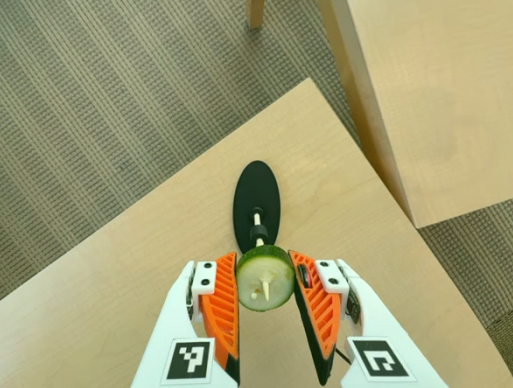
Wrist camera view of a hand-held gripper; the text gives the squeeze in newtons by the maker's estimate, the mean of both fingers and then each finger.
{"total": 14.0, "left": 14.3, "right": 13.7}